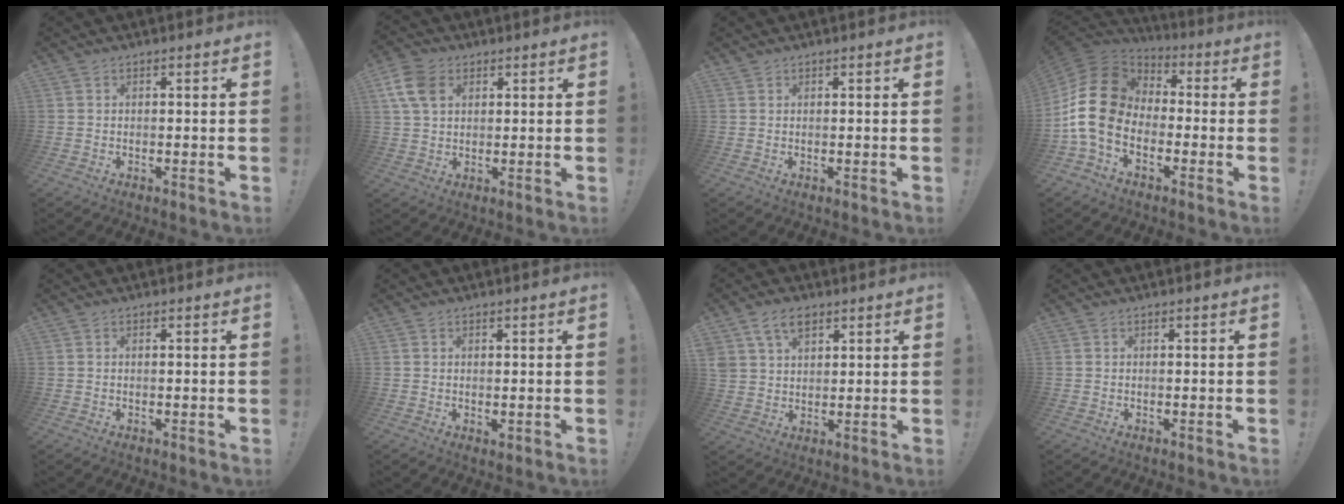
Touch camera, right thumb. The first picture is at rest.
{"total": 9.8, "force": [3.6, 7.0, 5.9], "torque": [-0.127, 0.002, 0.071]}
{"total": 0.5, "force": [0.5, 0.1, 0.2], "torque": [0.003, -0.004, 0.008]}
{"total": 18.4, "force": [-5.6, 12.1, 12.7], "torque": [-0.249, 0.036, -0.091]}
{"total": 0.0}
{"total": 0.7, "force": [0.3, 0.4, 0.6], "torque": [-0.002, -0.004, 0.005]}
{"total": 7.7, "force": [4.3, 5.1, 3.7], "torque": [-0.068, -0.008, 0.086]}
{"total": 0.0}